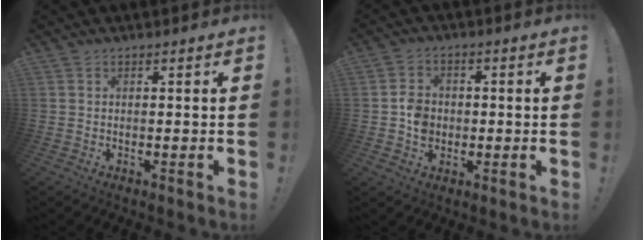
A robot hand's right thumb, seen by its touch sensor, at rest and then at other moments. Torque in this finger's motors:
{"motor_torque": [0.03, 0.00, 0.10, 0.02, 0.00]}